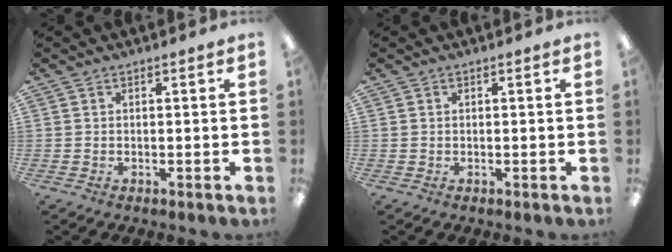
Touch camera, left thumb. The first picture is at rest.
{"total": 0.0}